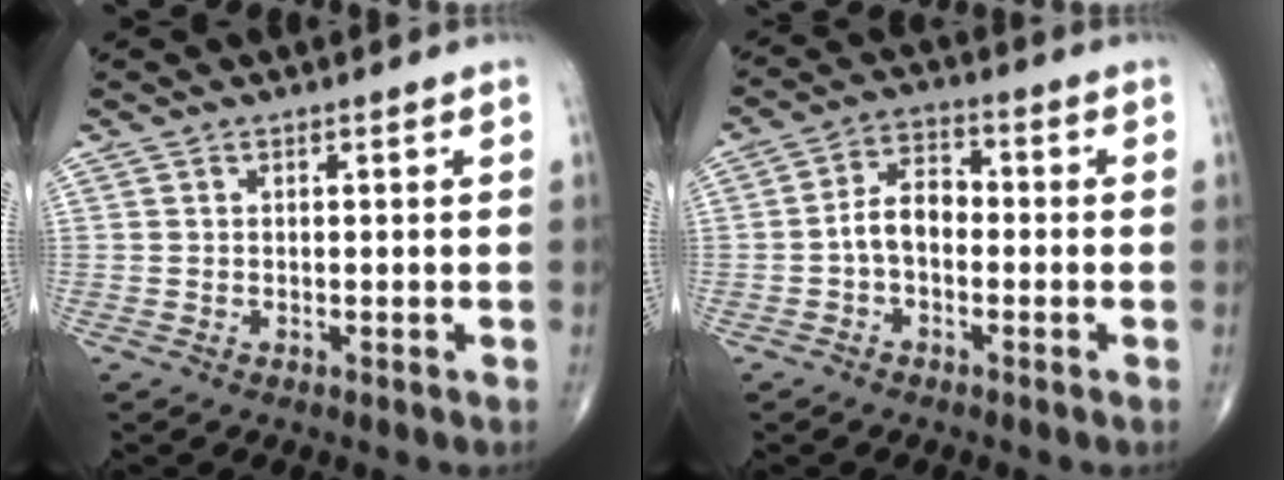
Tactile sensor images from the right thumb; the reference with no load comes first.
{"total": 6.4, "force": [-1.2, 4.1, 4.7], "torque": [-0.070, 0.028, -0.034]}